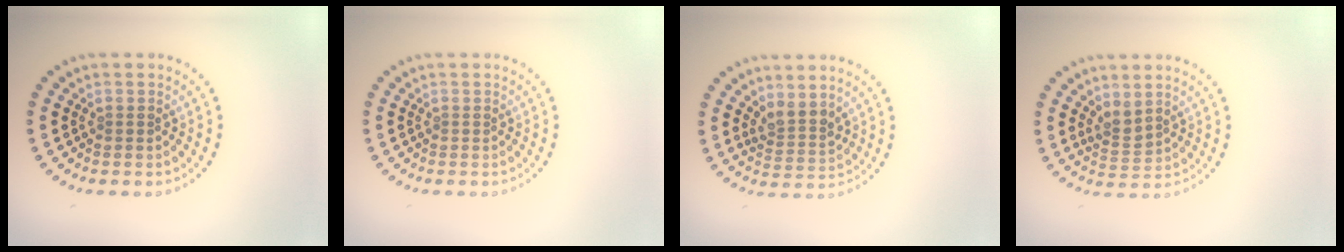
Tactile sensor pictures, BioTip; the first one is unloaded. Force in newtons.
{"total": 0.0}
{"total": 2.3, "press": 1.9, "slide": 1.4}
{"total": 1.8, "press": 1.4, "slide": 1.0}